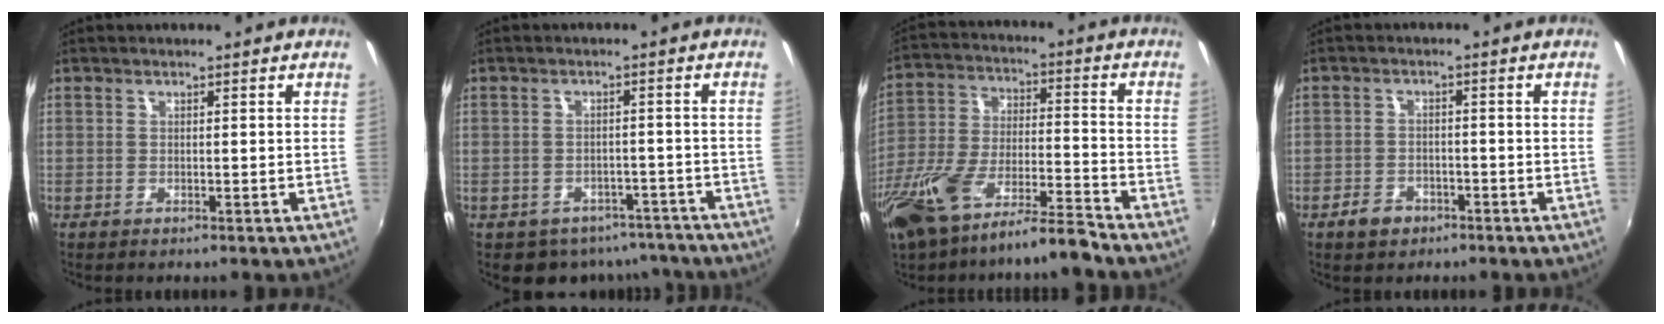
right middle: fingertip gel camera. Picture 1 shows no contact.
{"total": 9.1, "force": [-6.8, 5.6, 2.2], "torque": [-0.051, 0.011, -0.072]}
{"total": 14.6, "force": [-11.2, 2.9, 8.9], "torque": [-0.194, -0.016, -0.209]}
{"total": 4.0, "force": [-2.7, 2.7, 1.4], "torque": [-0.041, 0.006, -0.042]}